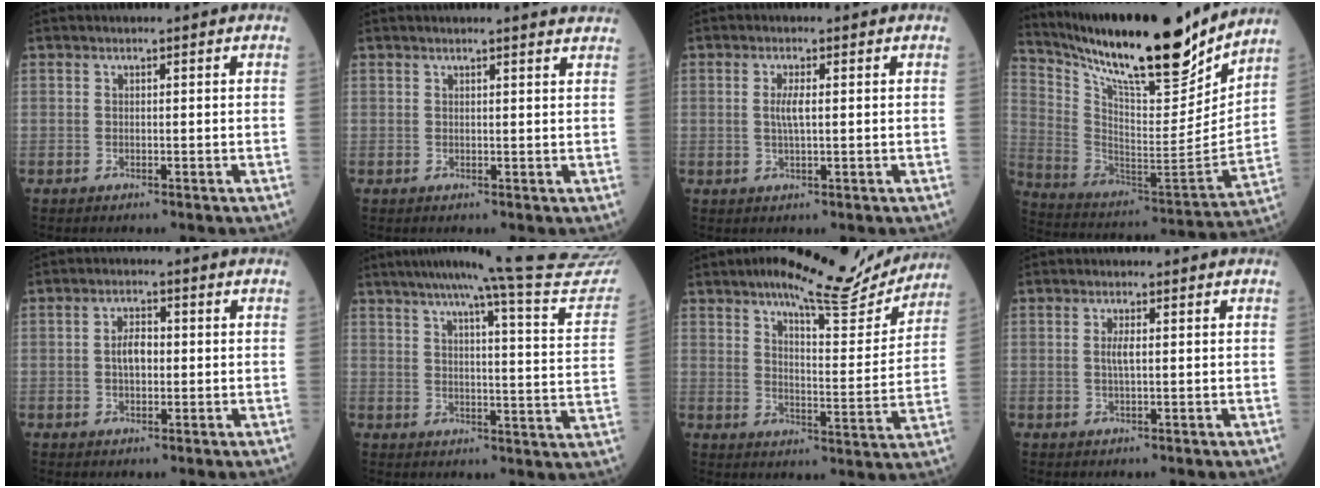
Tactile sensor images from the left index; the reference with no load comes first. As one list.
[{"total": 5.0, "force": [4.8, 0.0, 1.4], "torque": [-0.017, 0.003, 0.040]}, {"total": 2.4, "force": [0.3, 0.3, 2.3], "torque": [-0.052, -0.002, 0.007]}, {"total": 25.0, "force": [21.0, 4.0, 13.0], "torque": [-0.237, -0.032, 0.337]}, {"total": 3.5, "force": [0.1, 1.8, 3.0], "torque": [-0.060, 0.008, -0.001]}, {"total": 23.1, "force": [21.0, -0.9, 9.5], "torque": [-0.137, -0.083, 0.250]}, {"total": 15.0, "force": [13.0, 3.1, 7.0], "torque": [-0.096, -0.012, 0.170]}, {"total": 1.7, "force": [0.3, 0.2, 1.6], "torque": [-0.038, 0.000, 0.006]}]